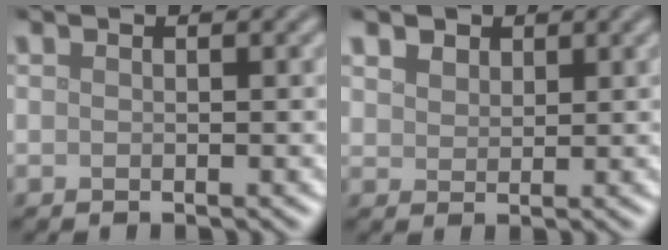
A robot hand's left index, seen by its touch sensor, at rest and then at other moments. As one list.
[{"total": 2.6, "force": [1.8, 1.6, 0.9], "torque": [-0.028, 0.002, 0.033]}]